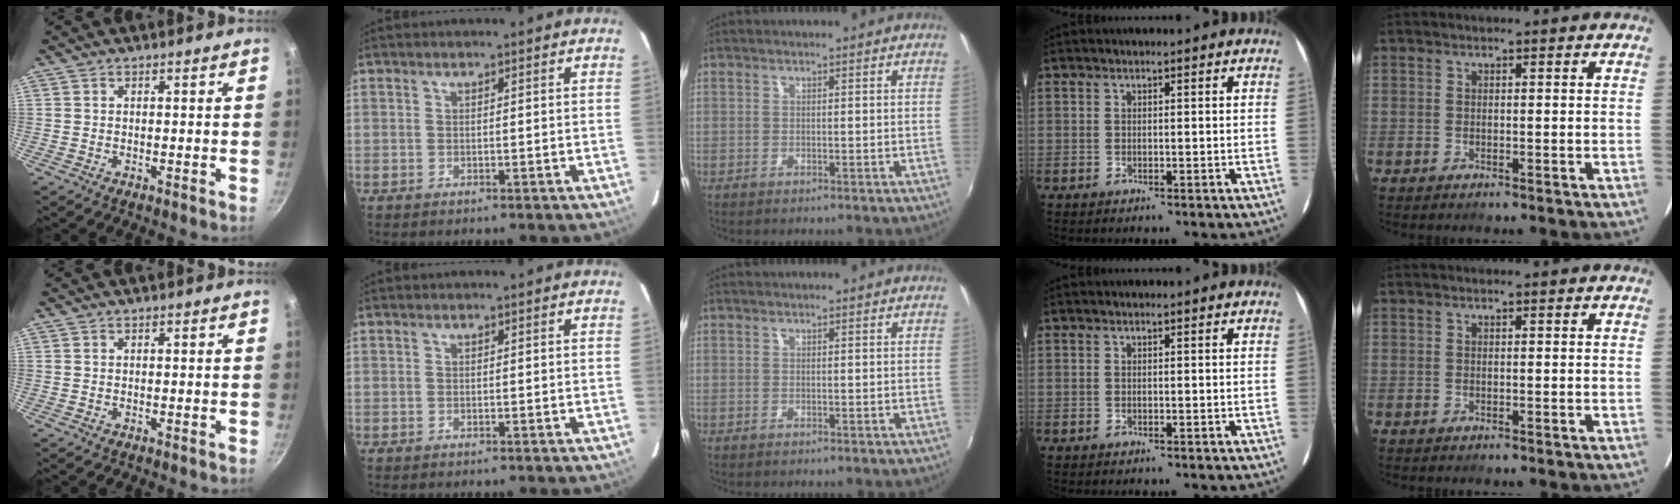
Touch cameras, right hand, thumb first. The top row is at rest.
{}